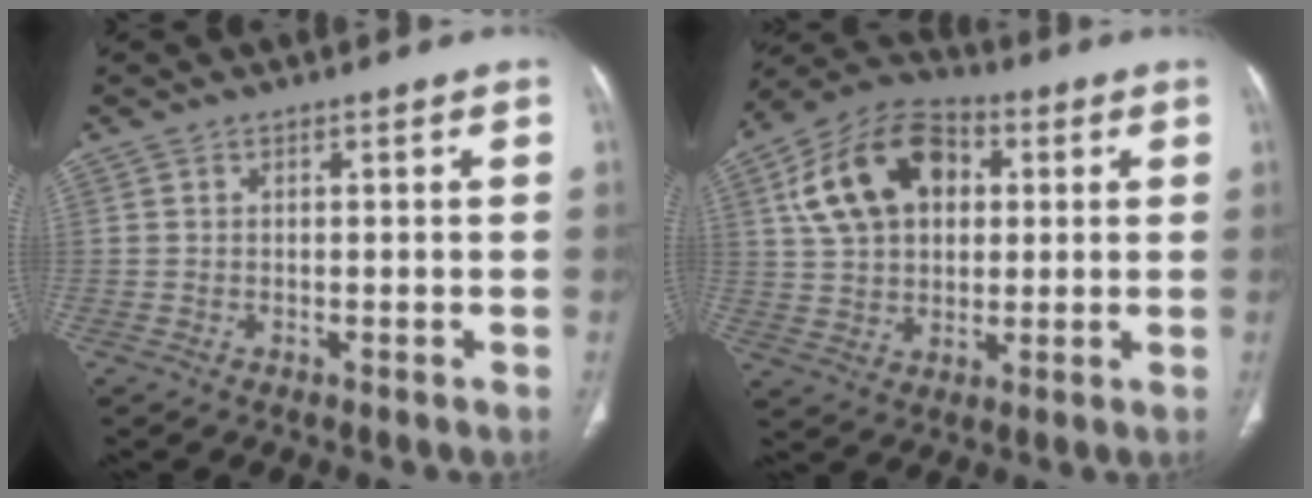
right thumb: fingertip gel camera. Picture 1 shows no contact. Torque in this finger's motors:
{"motor_torque": [-0.46, 0.87, 0.96, 0.08, 0.15]}